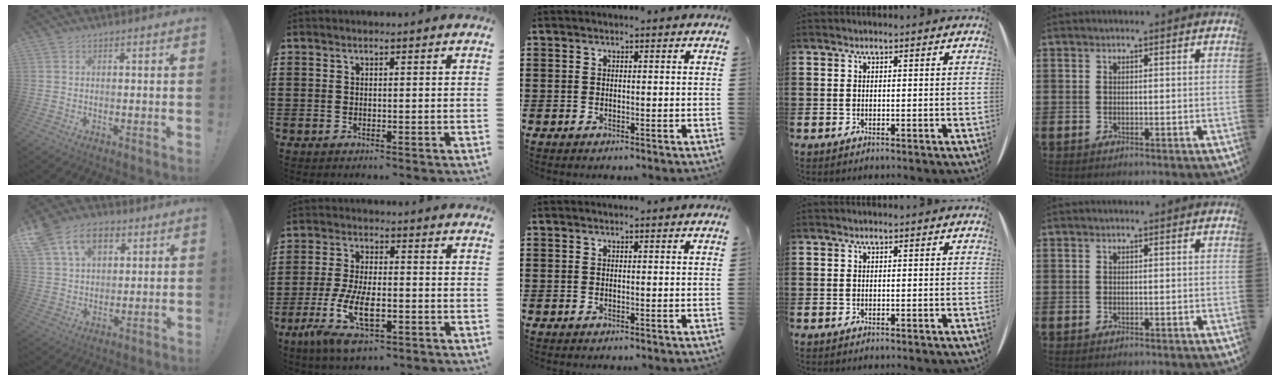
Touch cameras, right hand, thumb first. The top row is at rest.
{"thumb": {"total": 15.1, "force": [7.2, 10.4, 8.2], "torque": [-0.134, -0.014, 0.139]}, "index": {"total": 9.9, "force": [-4.4, 3.9, 8.0], "torque": [-0.174, -0.005, -0.079]}}